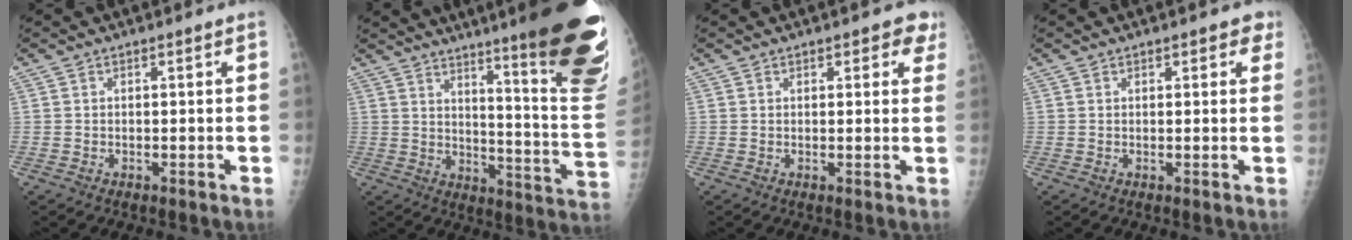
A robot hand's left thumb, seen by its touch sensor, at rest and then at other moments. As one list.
[{"total": 27.4, "force": [17.4, 3.1, 21.0], "torque": [-0.210, -0.109, 0.232]}, {"total": 3.8, "force": [2.2, 2.1, 2.2], "torque": [0.007, -0.005, 0.019]}, {"total": 2.5, "force": [1.5, 1.5, 1.4], "torque": [0.007, -0.003, 0.014]}]